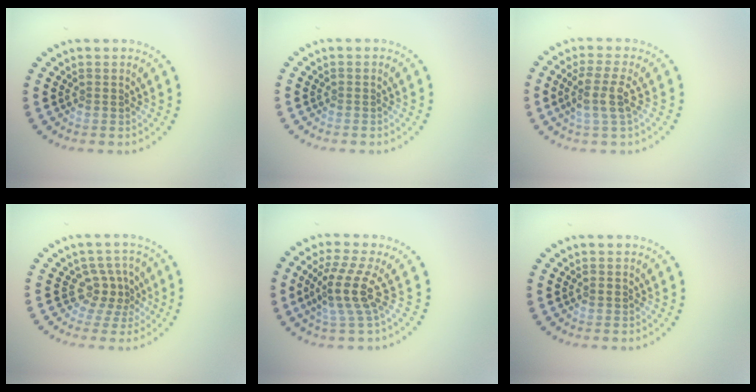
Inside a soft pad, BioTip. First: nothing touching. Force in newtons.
{"total": 0.0}
{"total": 3.0, "press": 2.4, "slide": 1.8}
{"total": 2.8, "press": 1.8, "slide": 2.1}
{"total": 3.7, "press": 2.7, "slide": 2.6}
{"total": 0.7, "press": 0.7, "slide": 0.1}